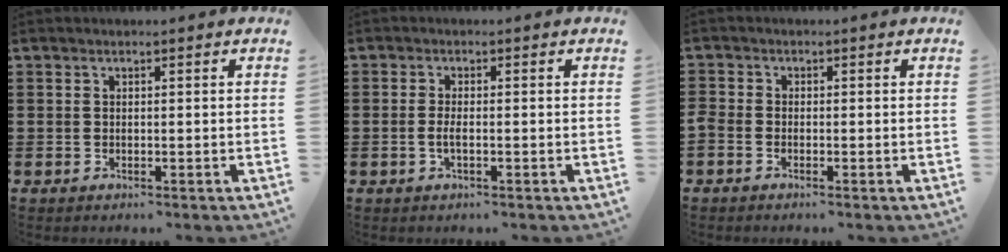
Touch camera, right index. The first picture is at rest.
{"total": 2.1, "force": [-0.6, 0.3, 2.0], "torque": [-0.045, -0.007, -0.012]}
{"total": 1.0, "force": [-1.0, 0.3, 0.3], "torque": [-0.008, 0.000, -0.019]}